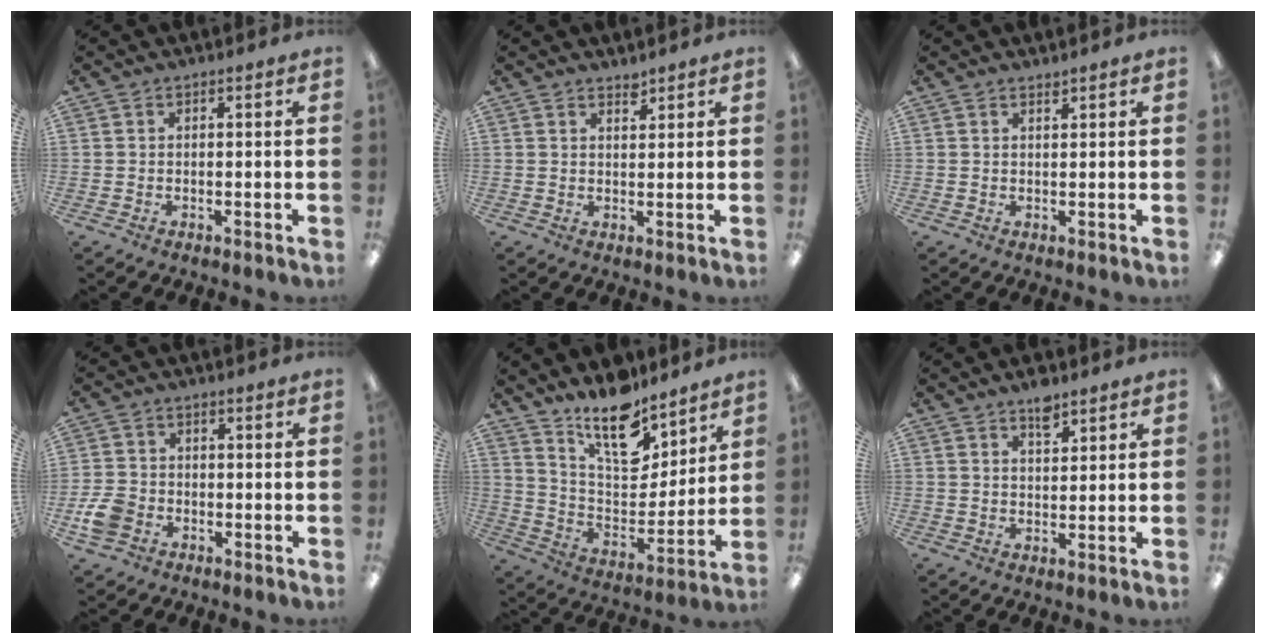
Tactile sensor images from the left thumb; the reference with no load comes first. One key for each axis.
{"total": 2.1, "fx": 2.0, "fy": 0.6, "fz": 0.4, "tx": 0.007, "ty": -0.015, "tz": 0.034}
{"total": 1.2, "fx": 1.1, "fy": 0.1, "fz": 0.2, "tx": -0.003, "ty": -0.002, "tz": 0.022}
{"total": 6.3, "fx": -2.7, "fy": 4.7, "fz": 3.2, "tx": -0.072, "ty": 0.013, "tz": -0.050}
{"total": 16.3, "fx": 12.9, "fy": 6.5, "fz": 7.5, "tx": -0.124, "ty": -0.094, "tz": 0.229}
{"total": 2.4, "fx": 1.9, "fy": 0.8, "fz": 1.2, "tx": -0.010, "ty": -0.007, "tz": 0.031}